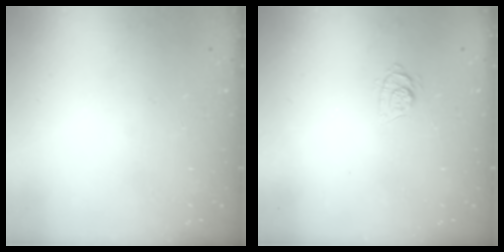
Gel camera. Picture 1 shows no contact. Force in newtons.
{"total": 5.1, "press": 4.8, "slide": 1.6}